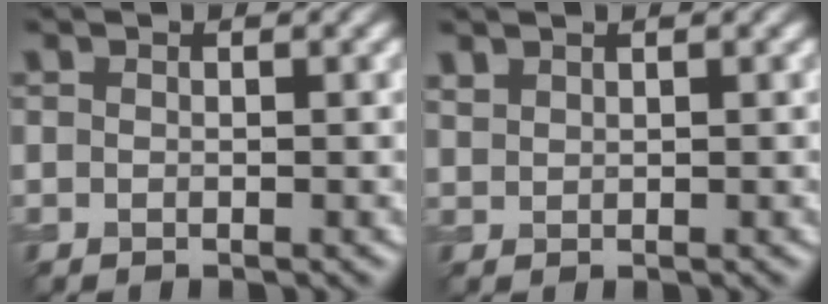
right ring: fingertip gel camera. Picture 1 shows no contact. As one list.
[{"total": 0.9, "force": [0.9, 0.2, 0.1], "torque": [-0.006, 0.001, 0.024]}]